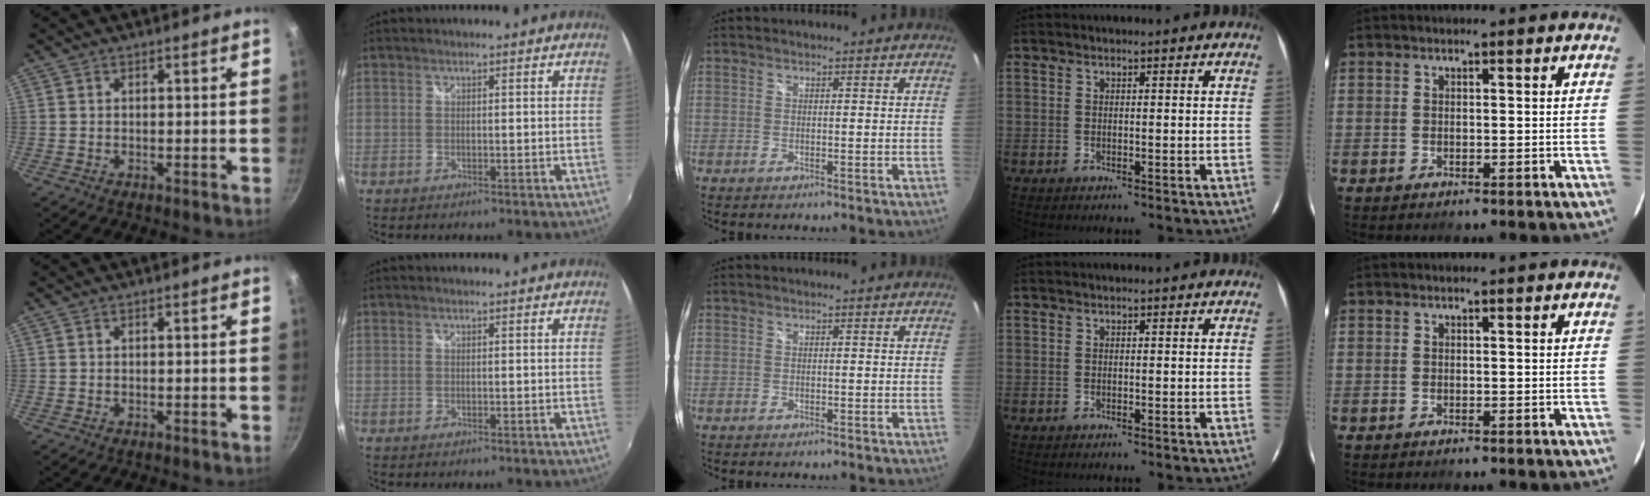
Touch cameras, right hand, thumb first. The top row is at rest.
{}